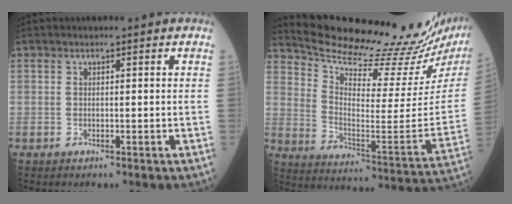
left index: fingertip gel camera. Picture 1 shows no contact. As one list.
[{"total": 25.5, "force": [23.8, 0.3, 9.3], "torque": [-0.160, -0.116, 0.329]}]